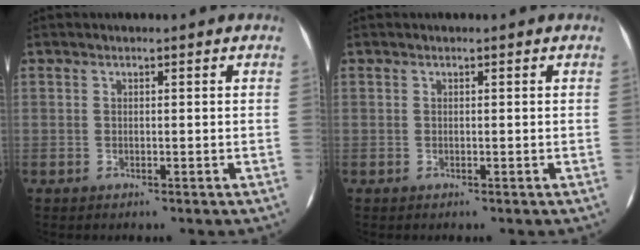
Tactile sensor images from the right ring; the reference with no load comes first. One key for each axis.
{"total": 0.0}